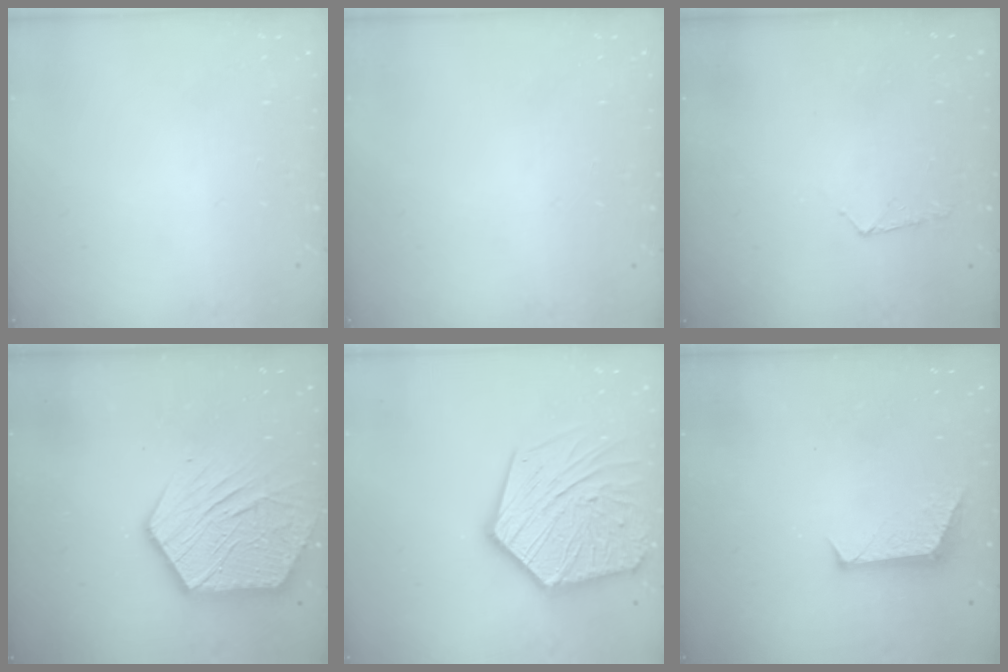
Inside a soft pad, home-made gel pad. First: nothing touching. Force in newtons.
{"total": 0.0}
{"total": 5.4, "press": 5.4, "slide": 0.5}
{"total": 15.9, "press": 15.8, "slide": 1.4}
{"total": 22.6, "press": 22.5, "slide": 2.1}
{"total": 7.4, "press": 7.4, "slide": 0.6}